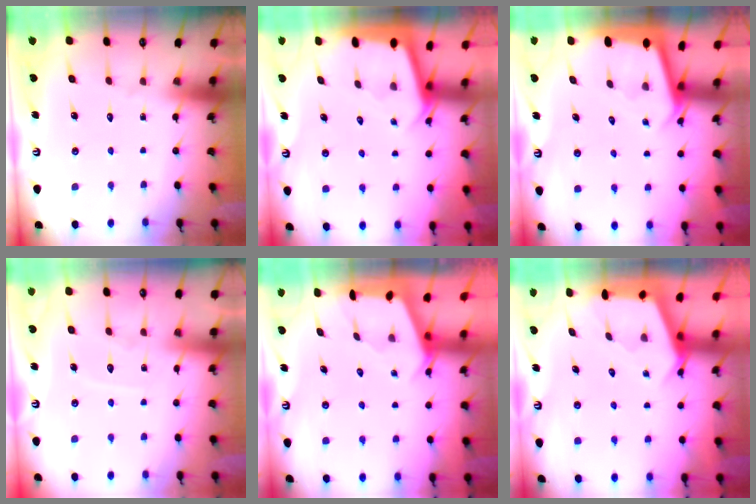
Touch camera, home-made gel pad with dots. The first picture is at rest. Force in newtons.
{"total": 2.3, "press": 2.3, "slide": 0.0}
{"total": 2.5, "press": 2.5, "slide": 0.1}
{"total": 5.6, "press": 5.6, "slide": 0.6}
{"total": 2.5, "press": 2.5, "slide": 0.3}
{"total": 2.7, "press": 2.7, "slide": 0.3}